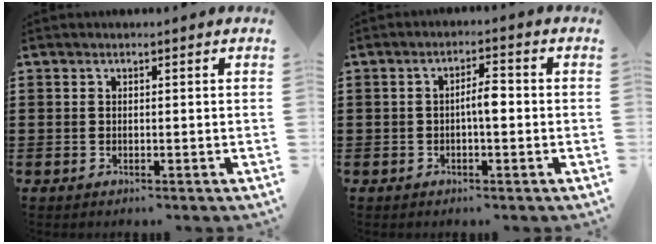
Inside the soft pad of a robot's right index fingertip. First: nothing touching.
{"total": 3.4, "force": [-0.4, 1.0, 3.3], "torque": [-0.060, 0.006, -0.010]}